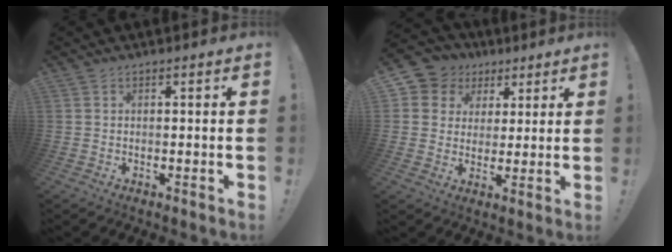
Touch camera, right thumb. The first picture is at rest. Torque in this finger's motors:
{"motor_torque": [-0.32, 0.49, -0.24, 0.32, 0.13]}